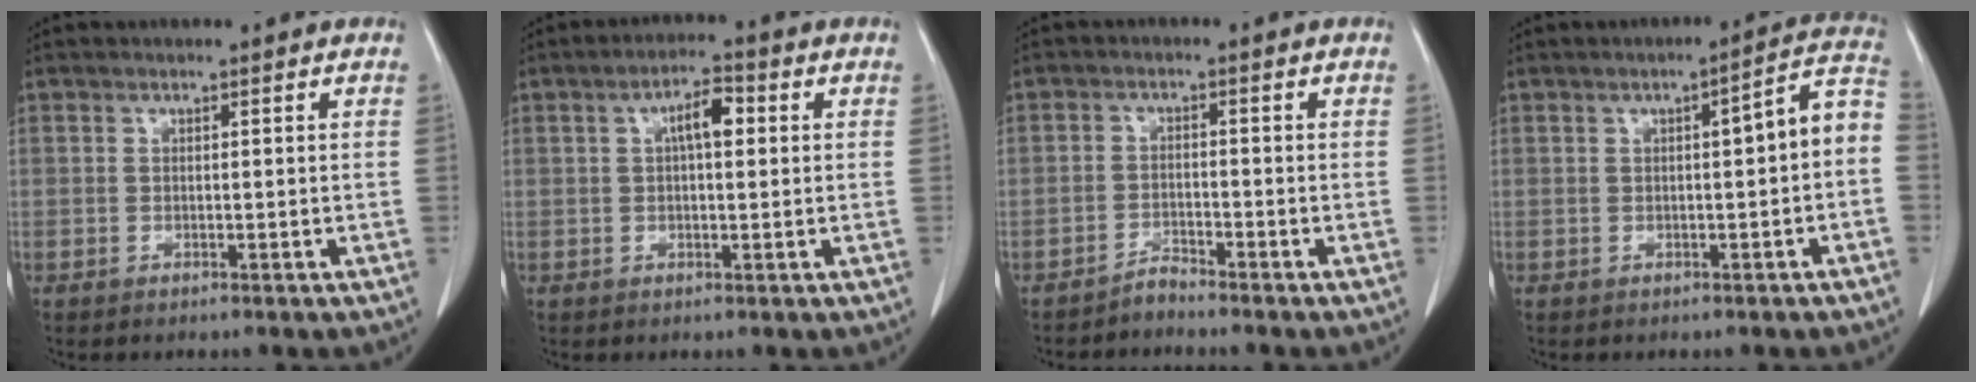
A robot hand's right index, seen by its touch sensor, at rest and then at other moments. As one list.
[{"total": 4.7, "force": [1.1, 1.5, 4.3], "torque": [-0.075, 0.014, 0.016]}, {"total": 1.8, "force": [-1.8, 0.0, -0.2], "torque": [0.010, -0.004, -0.032]}, {"total": 6.3, "force": [-0.4, 0.7, 6.3], "torque": [-0.076, 0.024, -0.008]}]